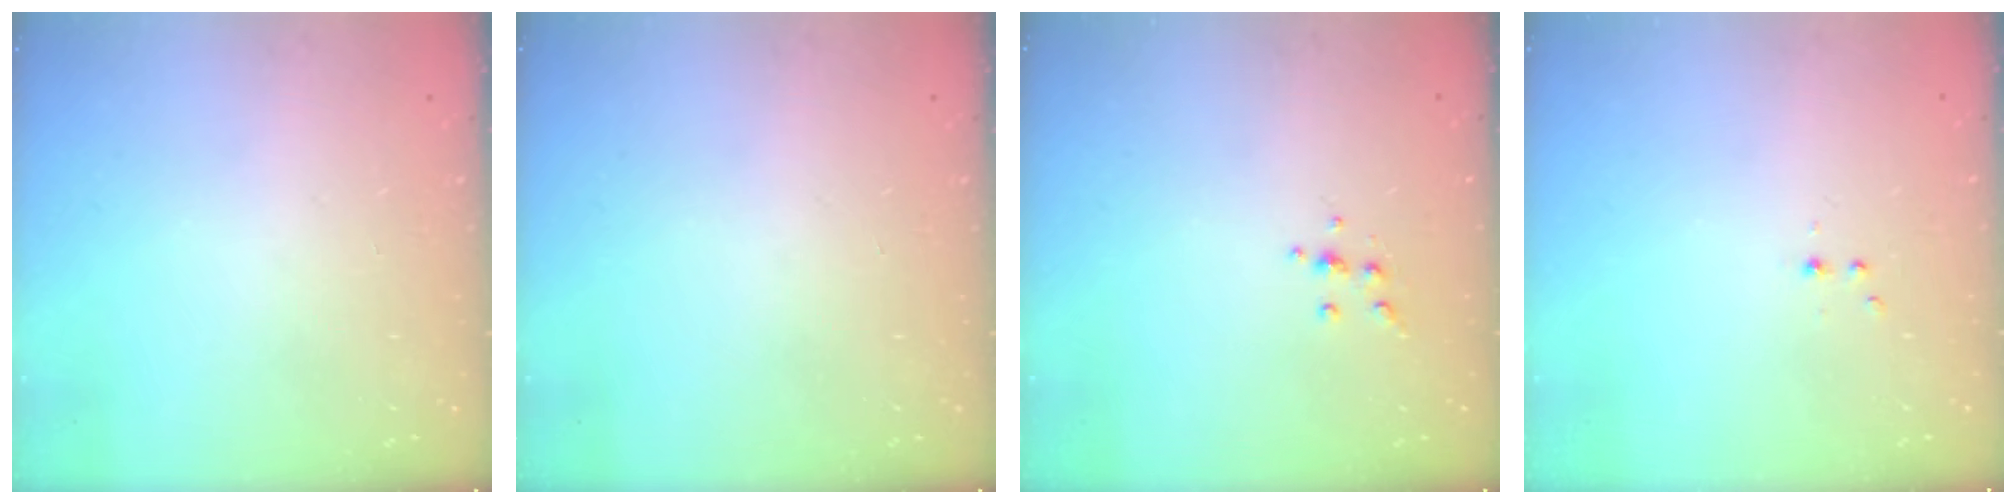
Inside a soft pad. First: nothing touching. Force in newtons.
{"total": 0.0}
{"total": 4.1, "press": 4.0, "slide": 1.0}
{"total": 2.2, "press": 1.9, "slide": 1.2}